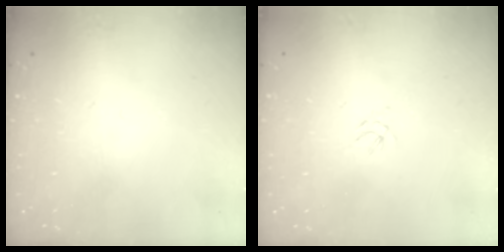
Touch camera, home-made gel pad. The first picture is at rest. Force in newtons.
{"total": 2.2, "press": 2.2, "slide": 0.5}